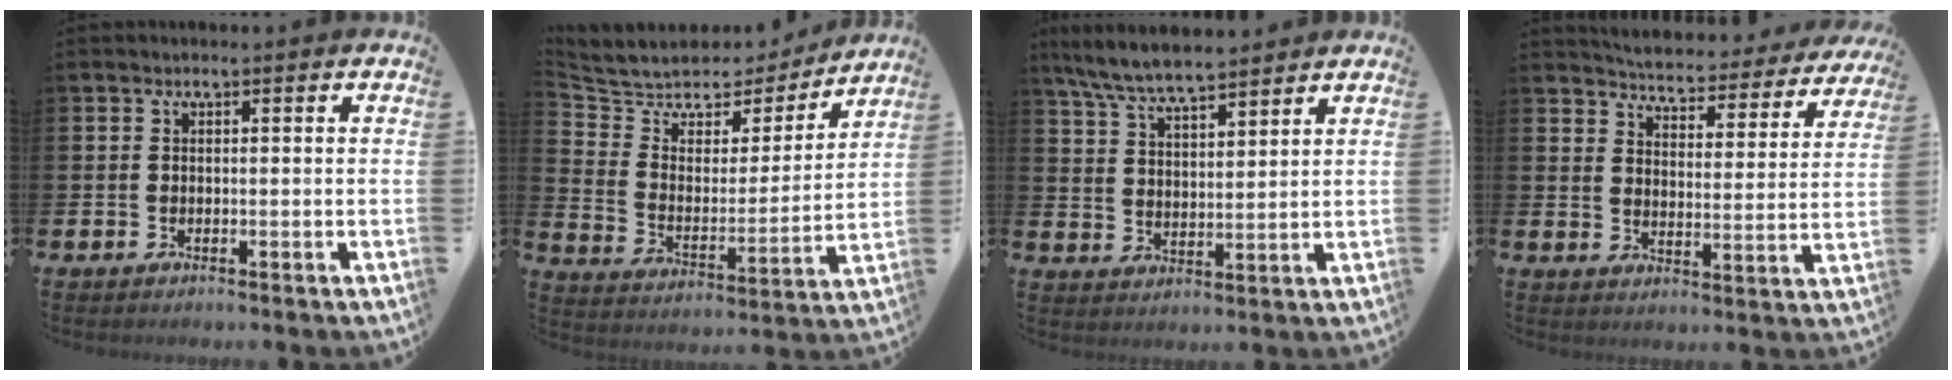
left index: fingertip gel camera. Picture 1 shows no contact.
{"total": 6.6, "force": [5.9, 2.9, 0.4], "torque": [-0.056, -0.047, 0.101]}
{"total": 7.1, "force": [6.7, 0.8, 2.1], "torque": [-0.069, -0.027, 0.123]}
{"total": 4.8, "force": [4.8, 0.5, 0.5], "torque": [-0.030, -0.045, 0.078]}